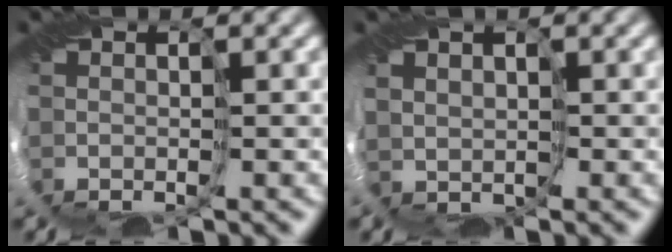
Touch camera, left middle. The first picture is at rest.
{"total": 1.5, "force": [0.6, 1.3, 0.6], "torque": [-0.014, -0.002, 0.010]}